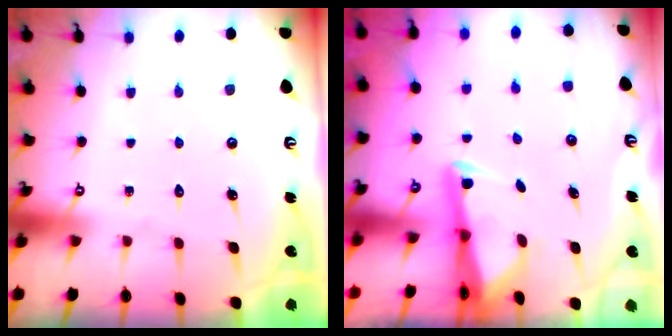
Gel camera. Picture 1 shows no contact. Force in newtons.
{"total": 2.5, "press": 2.4, "slide": 0.5}